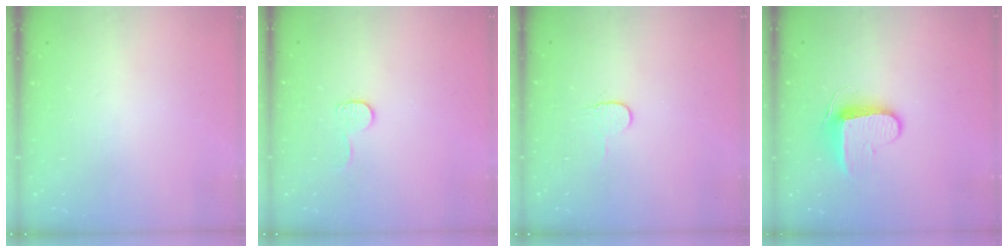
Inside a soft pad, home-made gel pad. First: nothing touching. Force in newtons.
{"total": 6.0, "press": 5.9, "slide": 0.5}
{"total": 5.0, "press": 4.9, "slide": 0.4}
{"total": 8.9, "press": 8.8, "slide": 1.1}